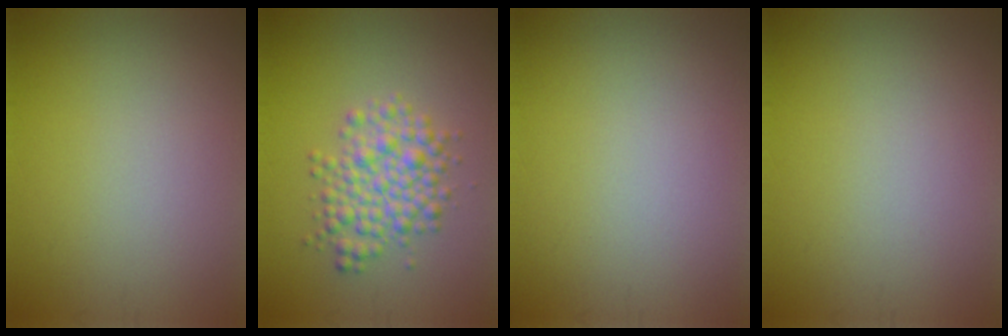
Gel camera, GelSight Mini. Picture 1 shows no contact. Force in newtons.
{"total": 4.2, "press": 4.2, "slide": 0.1}
{"total": 0.0}
{"total": 0.0}